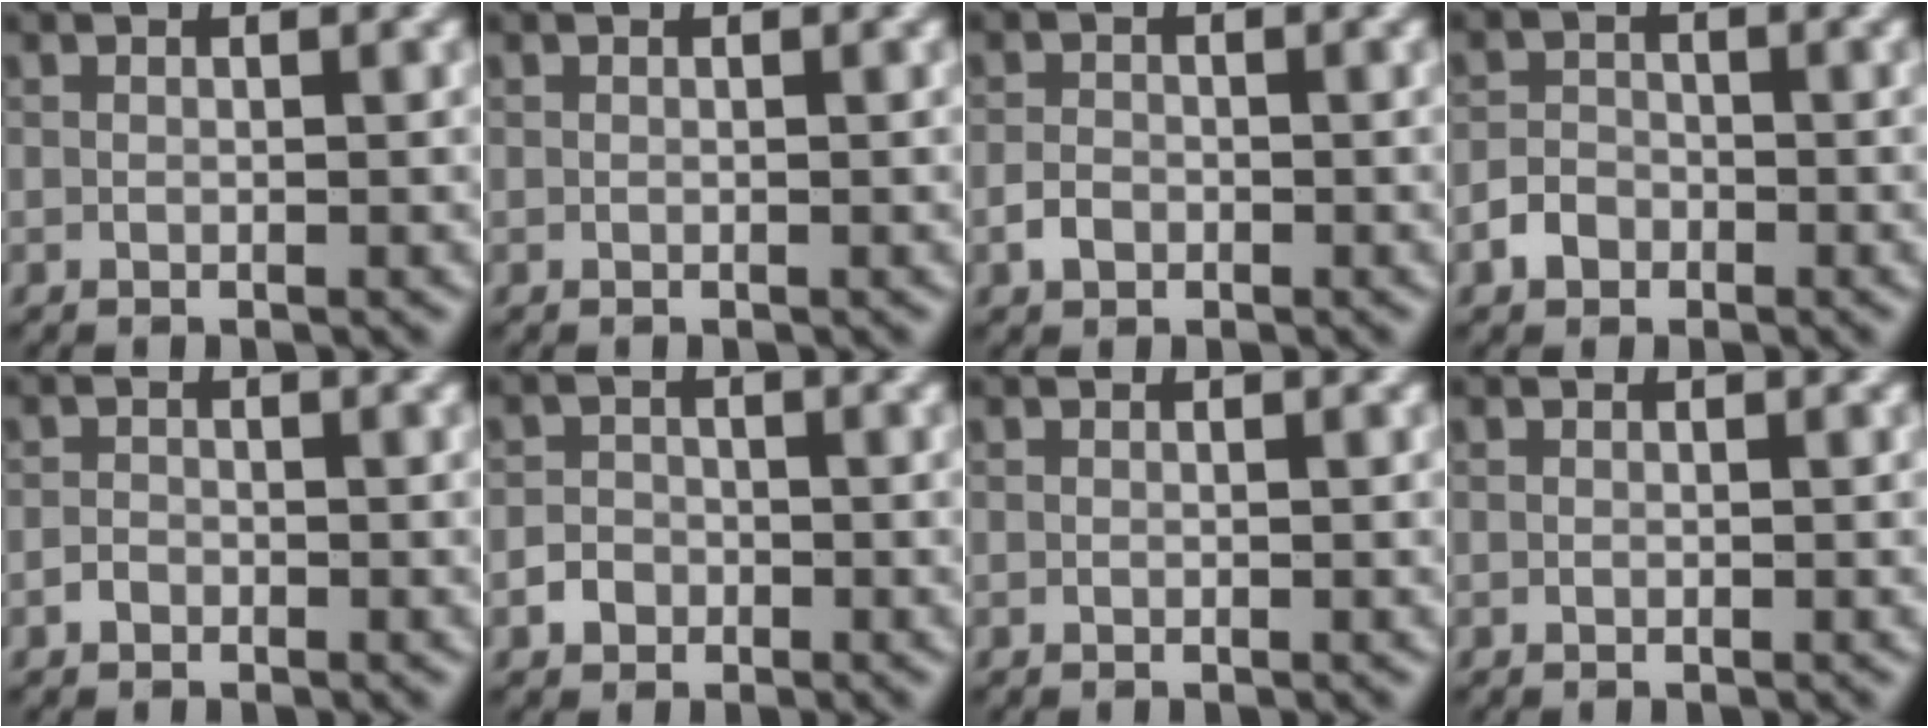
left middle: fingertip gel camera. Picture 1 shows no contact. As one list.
[{"total": 0.0}, {"total": 1.3, "force": [-0.6, 0.9, 0.6], "torque": [-0.008, 0.004, -0.015]}, {"total": 1.9, "force": [-1.1, 1.4, 0.6], "torque": [-0.006, 0.008, -0.024]}, {"total": 0.8, "force": [-0.5, 0.6, 0.2], "torque": [-0.001, 0.003, -0.011]}, {"total": 1.6, "force": [-0.7, 1.4, 0.4], "torque": [0.007, 0.005, -0.020]}, {"total": 0.0}, {"total": 0.0}]